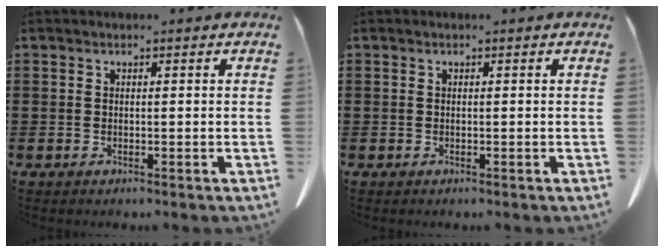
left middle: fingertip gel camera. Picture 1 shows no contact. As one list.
[{"total": 0.0}]